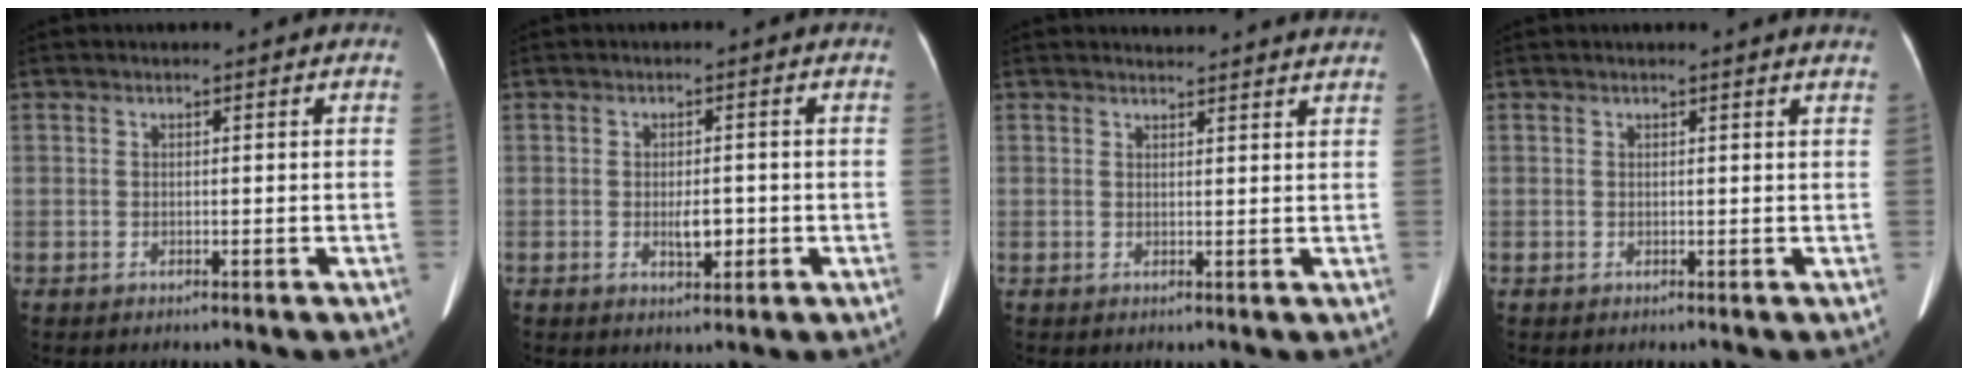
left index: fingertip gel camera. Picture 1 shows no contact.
{"total": 3.0, "force": [-0.7, 1.2, 2.7], "torque": [-0.048, -0.001, -0.006]}
{"total": 7.3, "force": [7.3, 0.1, 1.0], "torque": [-0.008, 0.003, 0.069]}
{"total": 2.0, "force": [1.9, -0.3, 0.5], "torque": [-0.015, -0.007, 0.010]}